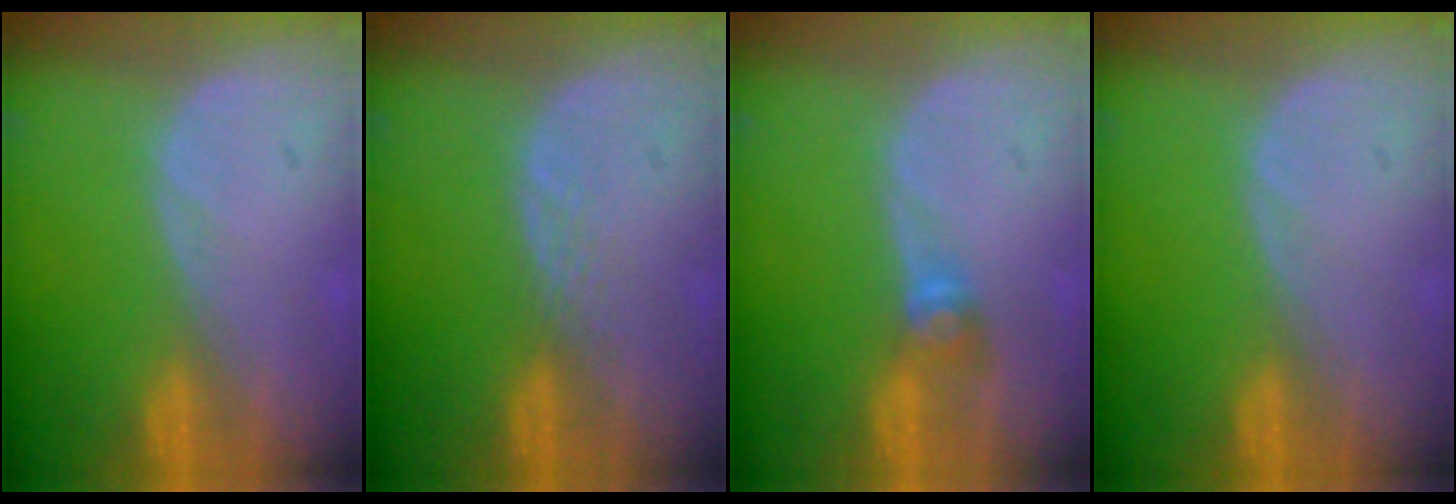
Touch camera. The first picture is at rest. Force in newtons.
{"total": 1.3, "press": 1.2, "slide": 0.1}
{"total": 2.6, "press": 2.5, "slide": 0.6}
{"total": 0.0}